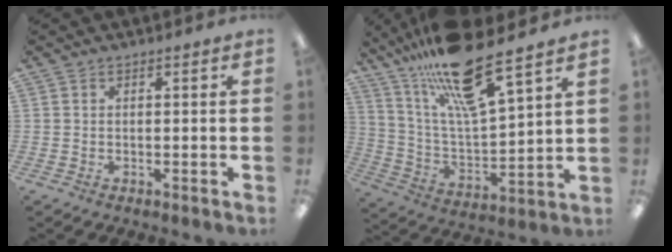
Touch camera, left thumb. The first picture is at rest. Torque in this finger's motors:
{"motor_torque": [0.52, 0.34, 1.55, -1.22, 0.34]}